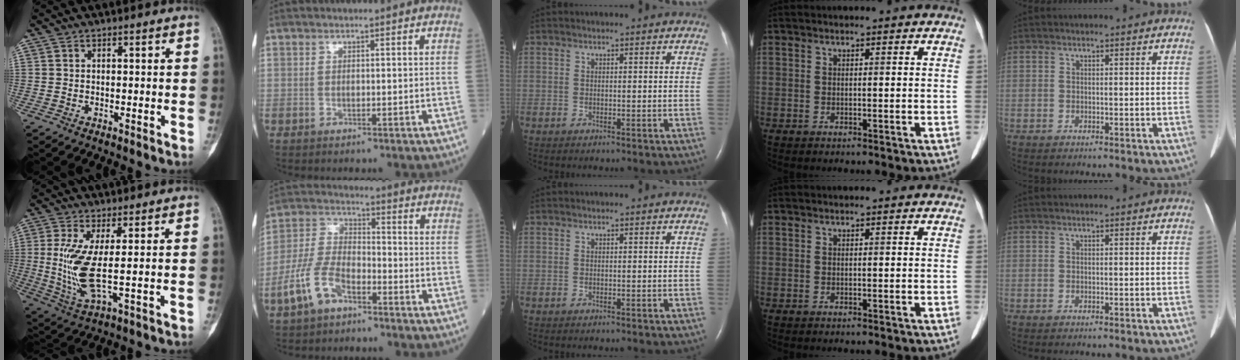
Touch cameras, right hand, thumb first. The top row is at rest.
{"thumb": {"total": 9.4, "force": [0.7, 2.2, 9.1], "torque": [-0.217, -0.020, 0.020]}, "index": {"total": 9.4, "force": [-5.2, 4.6, 6.4], "torque": [-0.155, 0.010, -0.104]}}